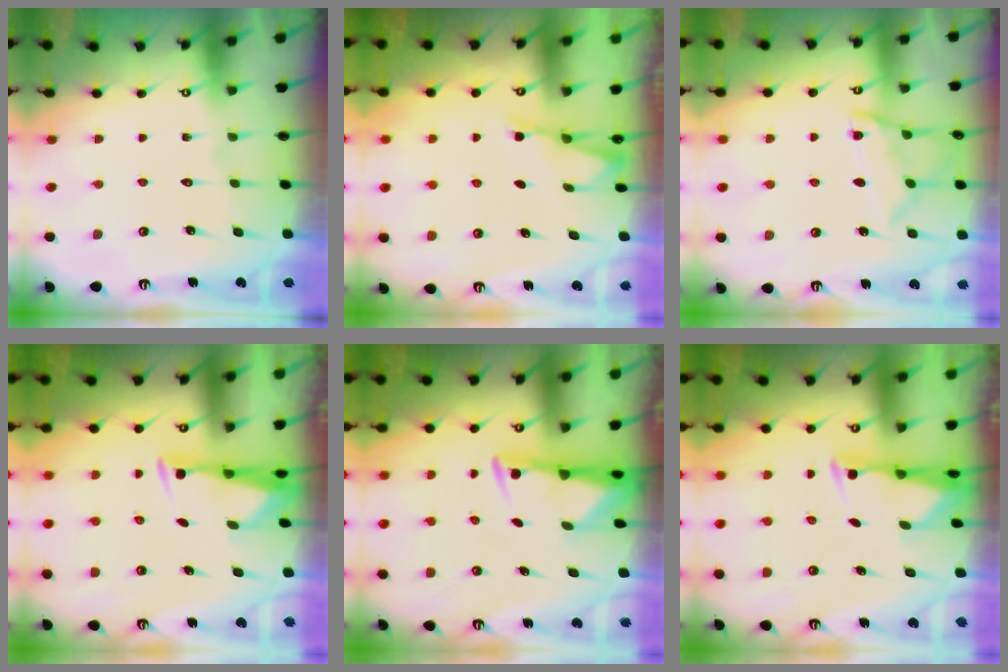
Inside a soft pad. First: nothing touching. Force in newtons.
{"total": 2.4, "press": 2.4, "slide": 0.4}
{"total": 10.8, "press": 10.7, "slide": 1.1}
{"total": 3.5, "press": 3.4, "slide": 0.9}
{"total": 2.8, "press": 2.8, "slide": 0.5}
{"total": 2.7, "press": 2.7, "slide": 0.4}